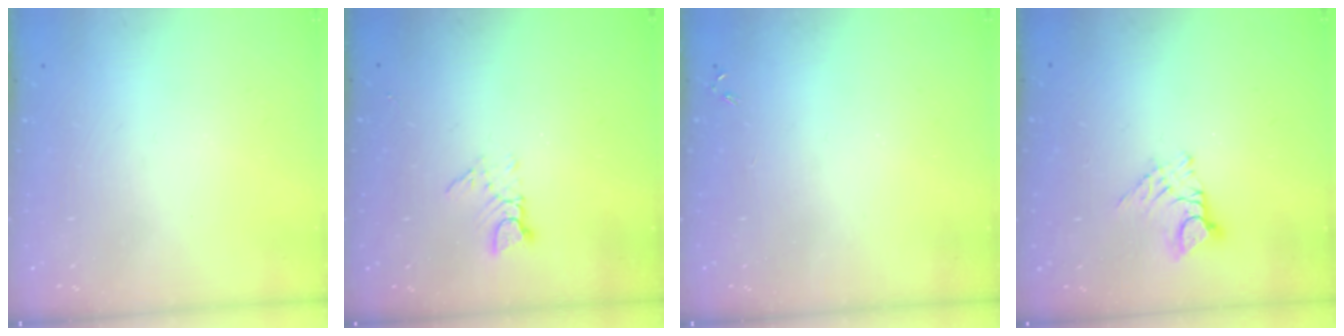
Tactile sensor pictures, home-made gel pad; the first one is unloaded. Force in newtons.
{"total": 4.0, "press": 4.0, "slide": 0.2}
{"total": 0.0}
{"total": 7.5, "press": 7.5, "slide": 0.7}